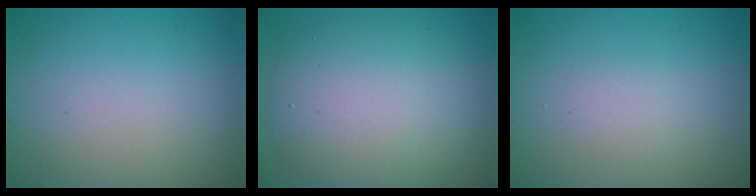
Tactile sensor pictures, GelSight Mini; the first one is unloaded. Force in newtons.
{"total": 8.3, "press": 8.2, "slide": 0.5}
{"total": 1.2, "press": 1.2, "slide": 0.1}